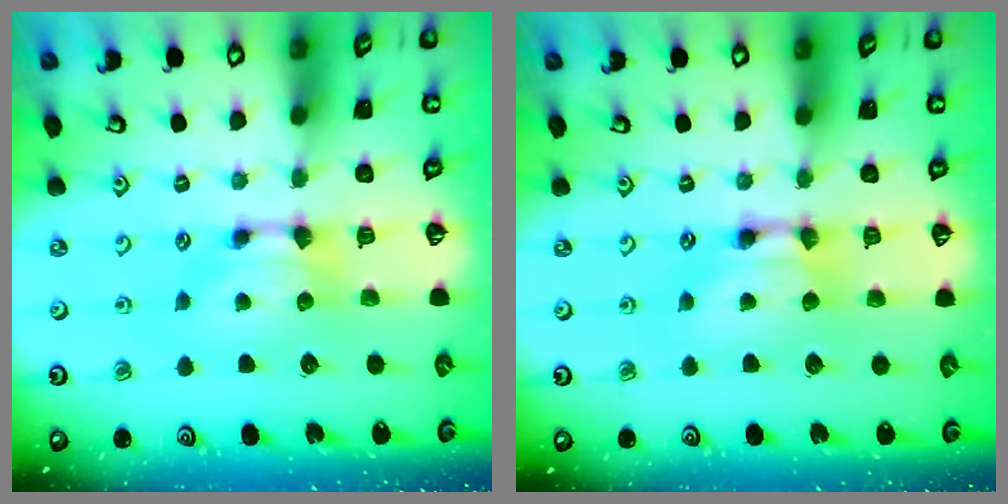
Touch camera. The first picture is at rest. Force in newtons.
{"total": 2.1, "press": 2.1, "slide": 0.1}